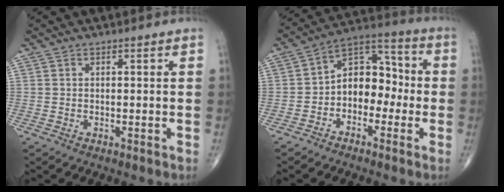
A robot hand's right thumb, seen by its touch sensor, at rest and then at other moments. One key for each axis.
{"total": 10.6, "fx": -2.0, "fy": 7.5, "fz": 7.2, "tx": -0.075, "ty": 0.047, "tz": -0.052}